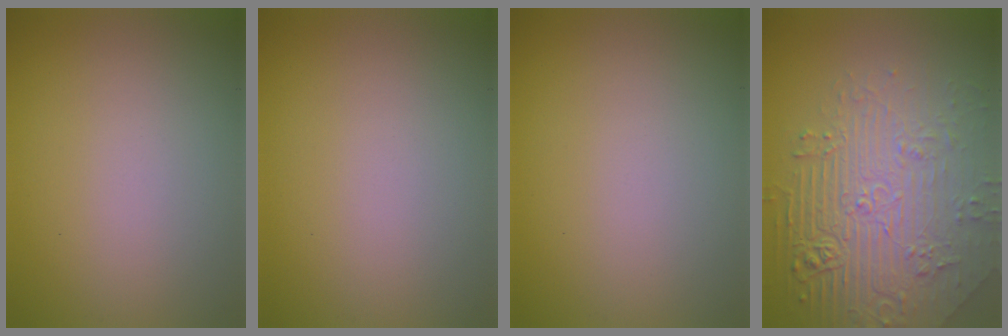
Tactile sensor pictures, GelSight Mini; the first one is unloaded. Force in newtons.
{"total": 0.0}
{"total": 0.0}
{"total": 8.5, "press": 6.3, "slide": 5.7}